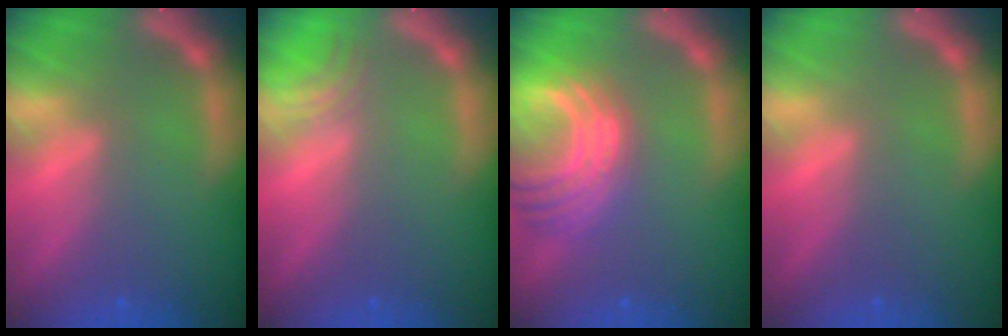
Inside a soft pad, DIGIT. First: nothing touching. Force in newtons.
{"total": 2.0}
{"total": 9.0}
{"total": 0.0}